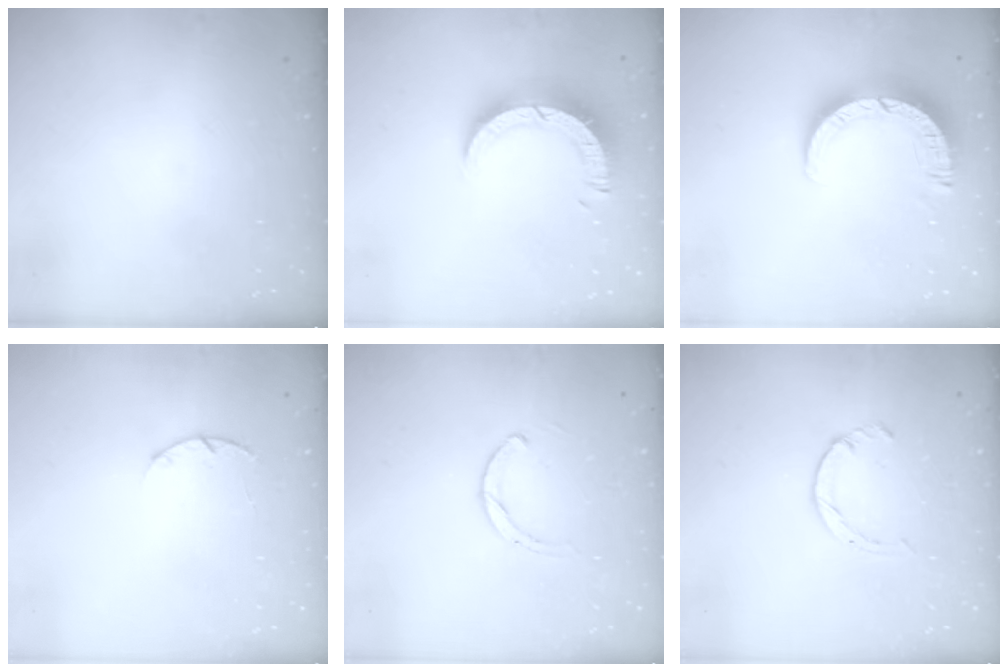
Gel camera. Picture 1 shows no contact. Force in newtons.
{"total": 9.7, "press": 9.6, "slide": 1.0}
{"total": 9.1, "press": 9.1, "slide": 1.1}
{"total": 2.9, "press": 2.9, "slide": 0.5}
{"total": 1.9, "press": 1.9, "slide": 0.2}
{"total": 1.7, "press": 1.7, "slide": 0.2}